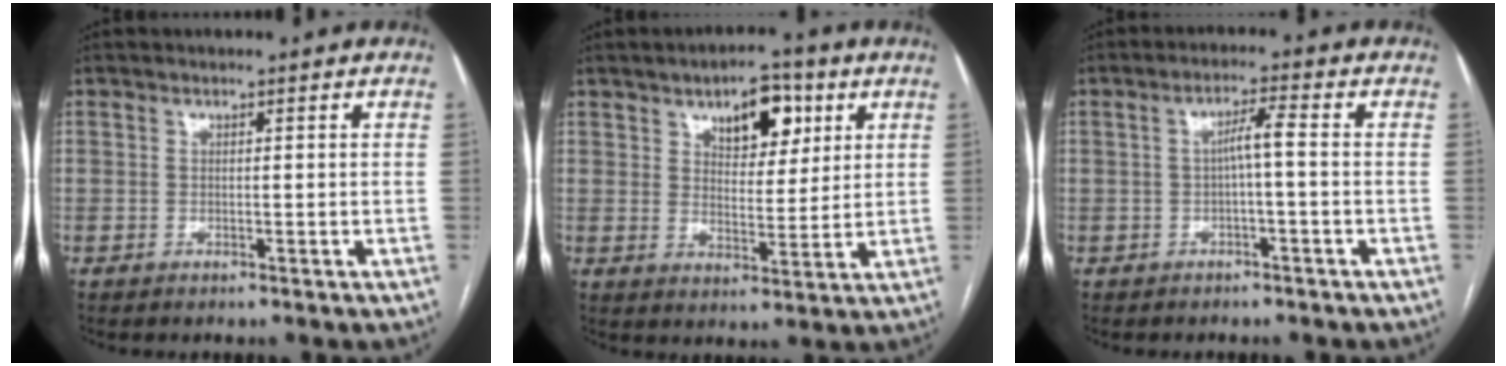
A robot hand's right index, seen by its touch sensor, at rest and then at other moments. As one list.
[{"total": 8.5, "force": [4.3, 4.2, 6.1], "torque": [-0.085, 0.011, 0.067]}, {"total": 3.2, "force": [-0.4, 0.1, 3.2], "torque": [-0.055, 0.013, -0.005]}]